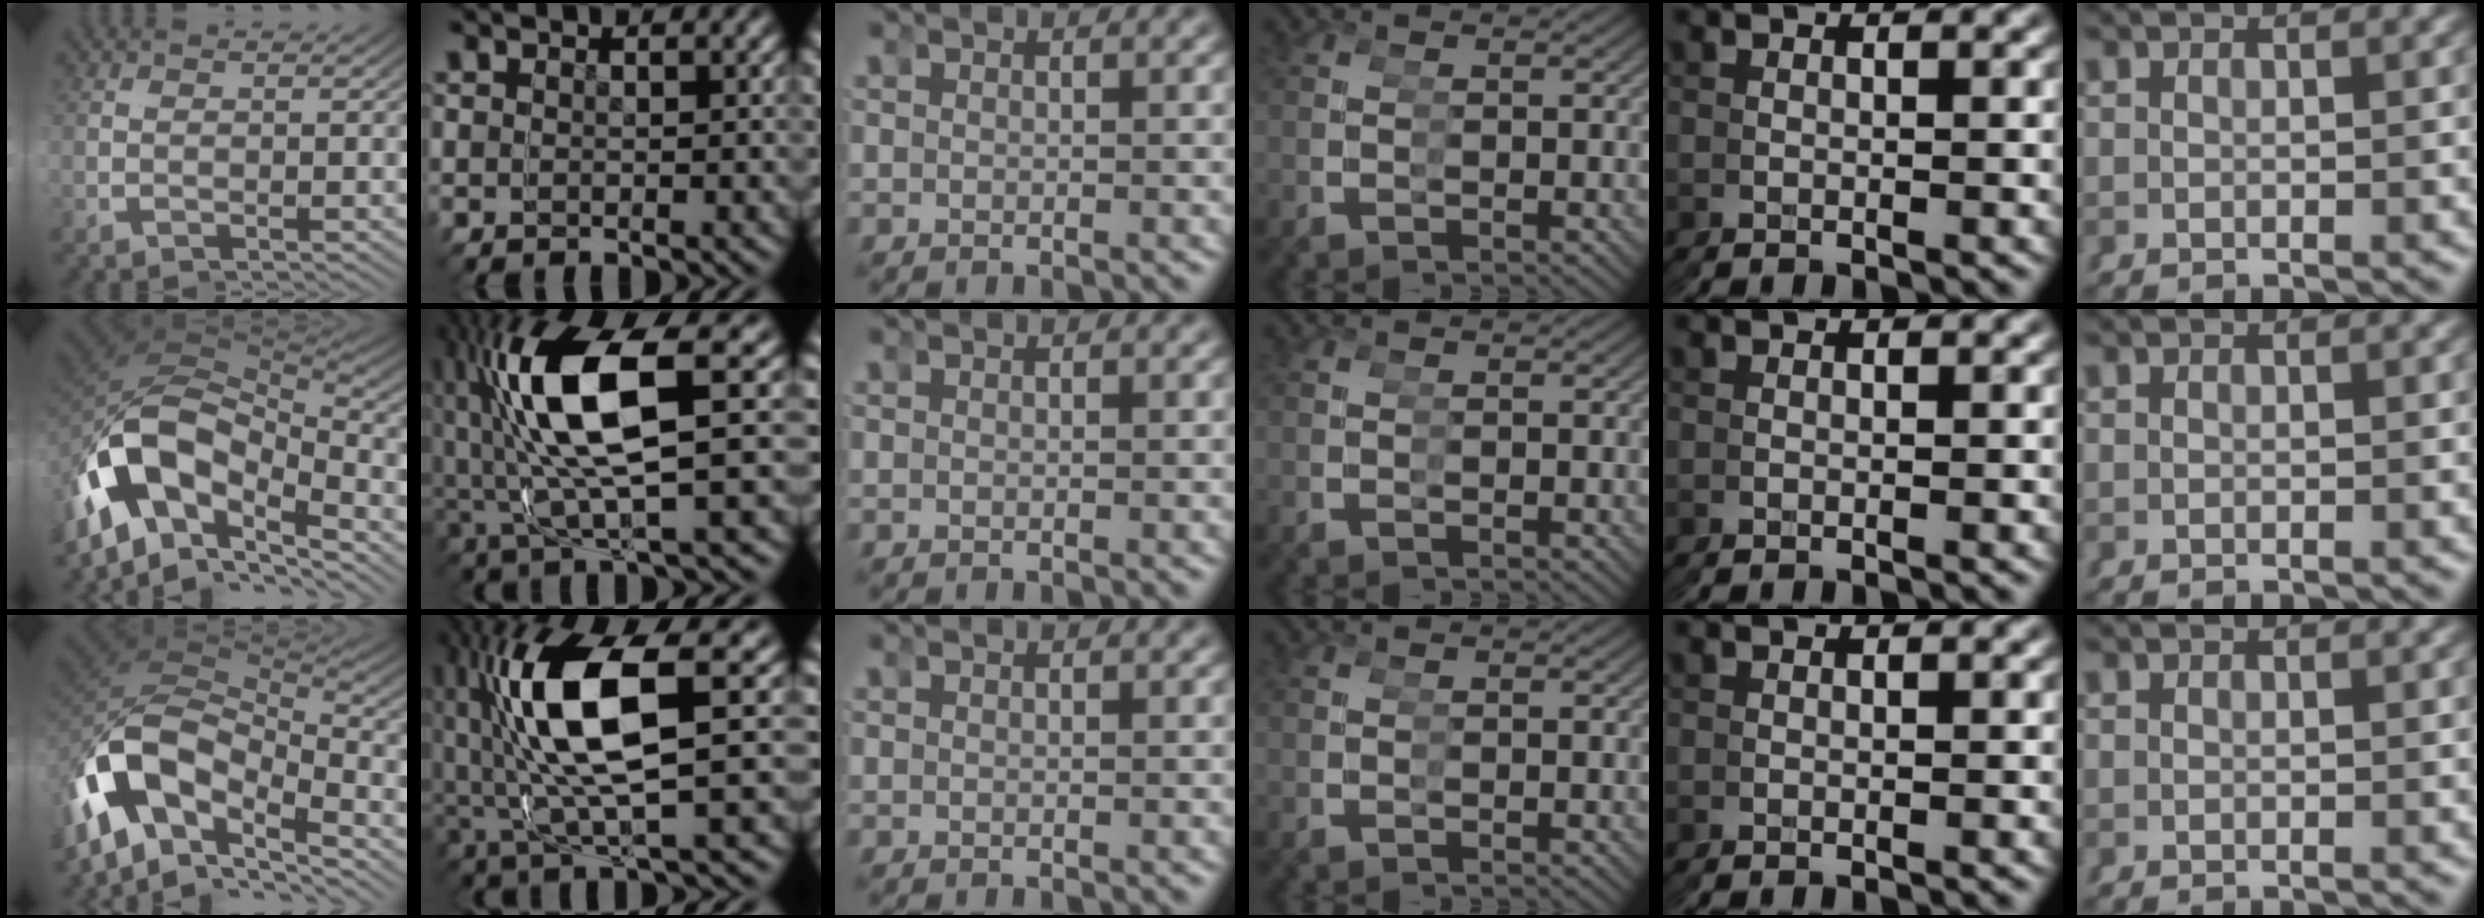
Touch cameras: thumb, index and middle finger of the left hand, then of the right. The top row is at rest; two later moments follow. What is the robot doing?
{"motion": "grasp_and_lifting", "object": "toy banana"}